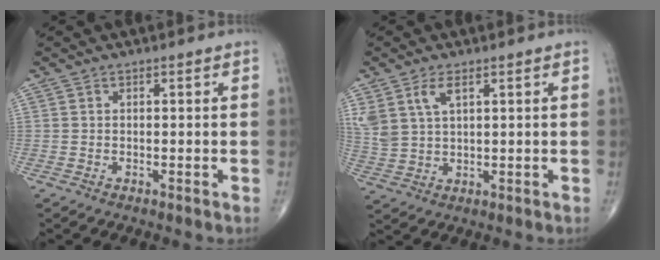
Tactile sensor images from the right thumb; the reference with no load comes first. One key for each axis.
{"total": 6.5, "fx": 3.4, "fy": 3.2, "fz": 4.5, "tx": -0.100, "ty": -0.006, "tz": 0.076}